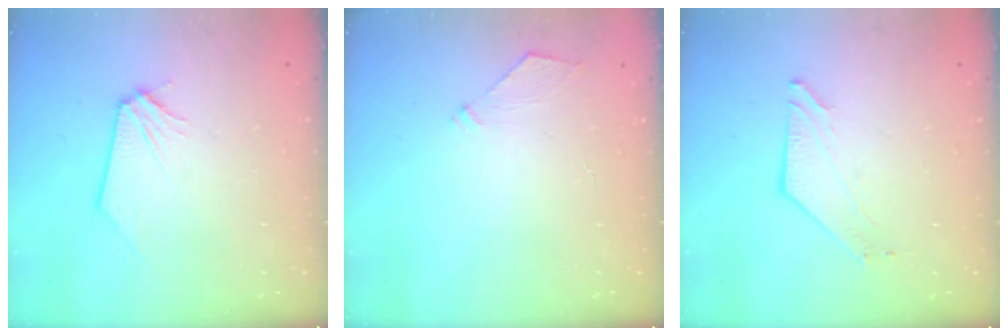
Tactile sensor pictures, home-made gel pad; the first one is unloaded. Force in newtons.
{"total": 4.1, "press": 4.1, "slide": 0.5}
{"total": 4.1, "press": 4.1, "slide": 0.5}